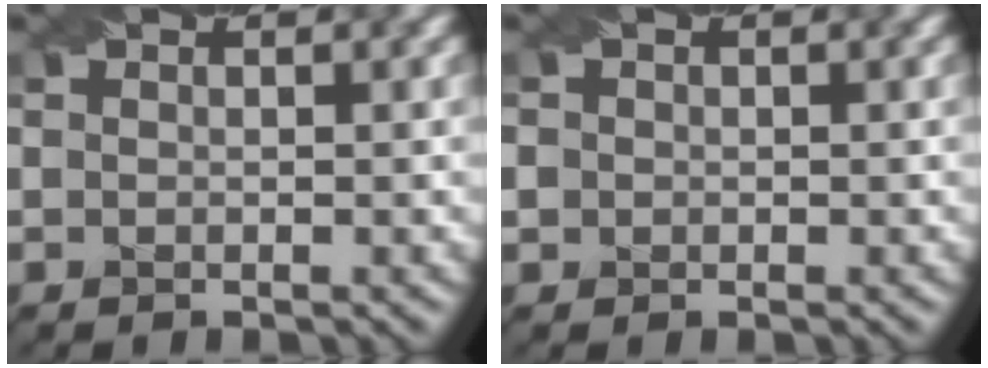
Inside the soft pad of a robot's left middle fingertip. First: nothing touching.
{"total": 1.5, "force": [0.2, 1.4, 0.3], "torque": [0.001, 0.008, 0.001]}